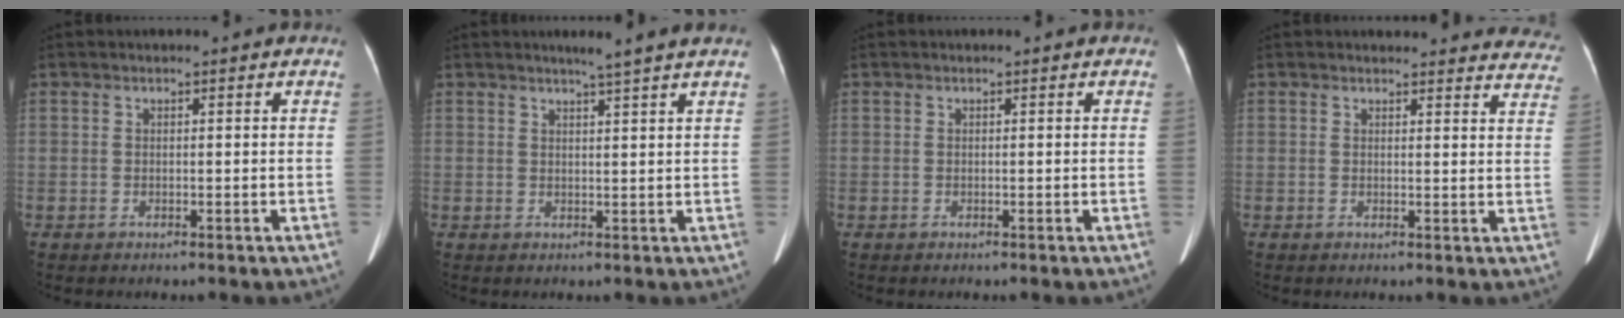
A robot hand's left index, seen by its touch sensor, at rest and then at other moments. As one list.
[{"total": 3.4, "force": [2.7, -1.0, 1.7], "torque": [-0.024, -0.002, 0.039]}, {"total": 0.0}, {"total": 15.0, "force": [14.5, 3.5, 1.9], "torque": [0.019, -0.045, 0.129]}]